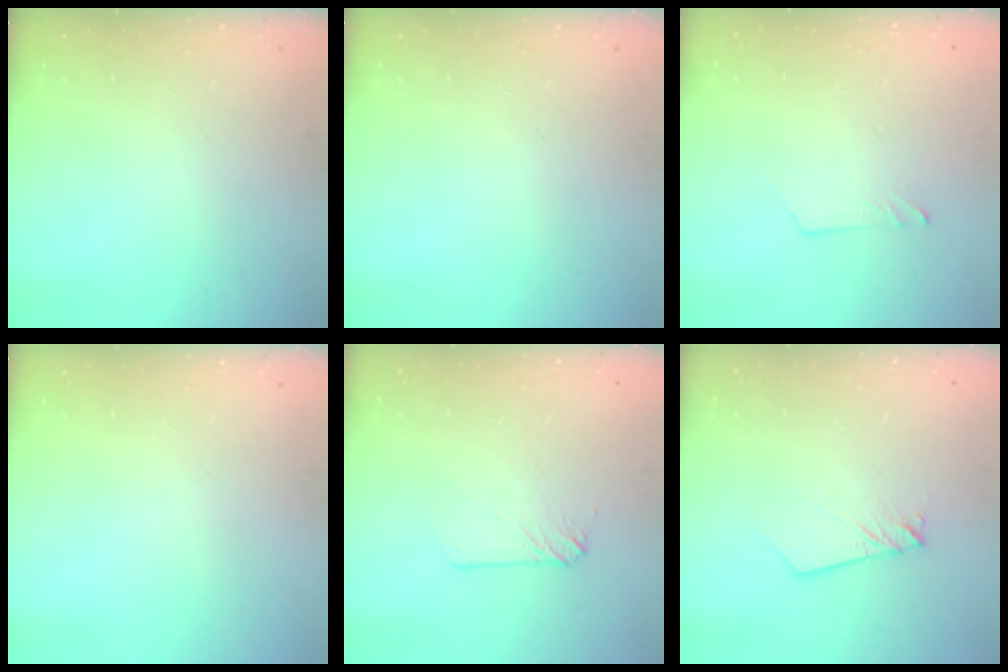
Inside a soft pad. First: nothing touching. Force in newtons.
{"total": 0.0}
{"total": 1.2, "press": 1.2, "slide": 0.1}
{"total": 0.0}
{"total": 3.9, "press": 3.9, "slide": 0.5}
{"total": 2.7, "press": 2.6, "slide": 0.3}